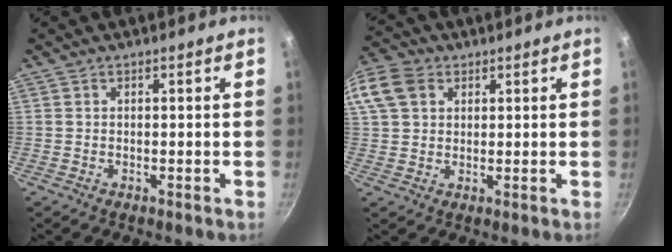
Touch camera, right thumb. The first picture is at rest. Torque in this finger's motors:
{"motor_torque": [-0.11, 0.54, 0.59, -0.56, 0.20]}